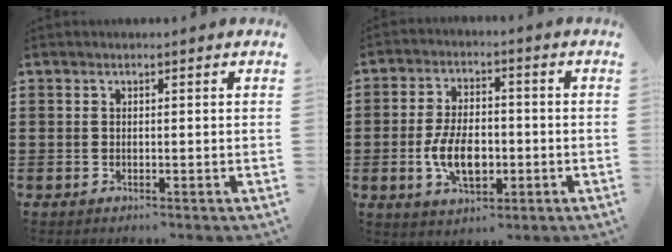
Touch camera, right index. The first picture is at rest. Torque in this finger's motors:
{"motor_torque": [1.86, 0.28, 0.86, 0.19]}